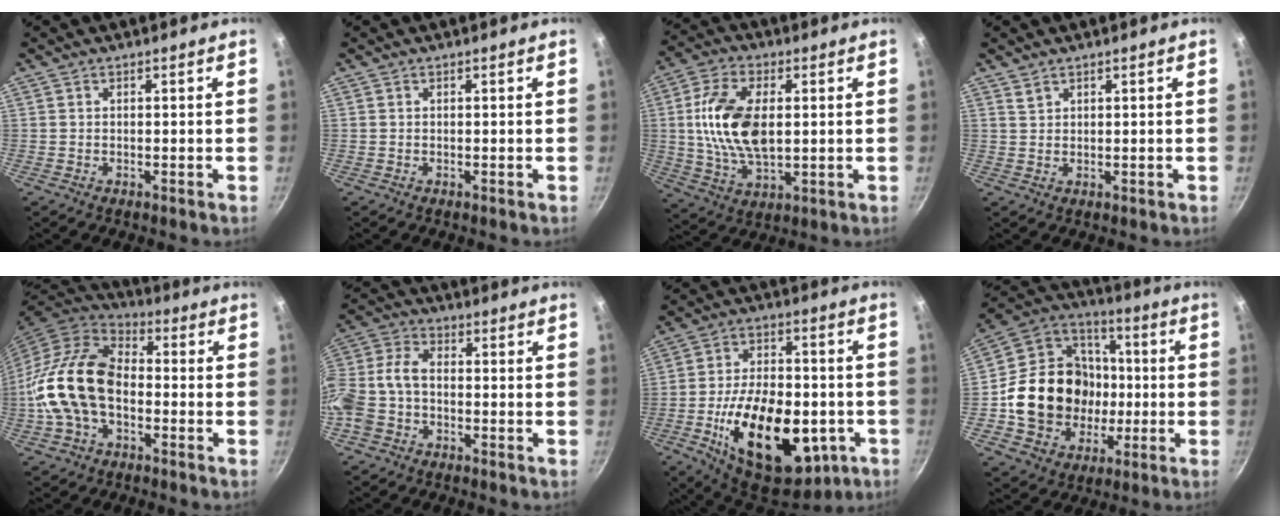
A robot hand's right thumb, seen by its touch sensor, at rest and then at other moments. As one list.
[{"total": 0.0}, {"total": 14.9, "force": [1.6, 8.3, 12.3], "torque": [-0.224, 0.002, 0.030]}, {"total": 1.9, "force": [1.7, 0.7, 0.6], "torque": [-0.007, -0.010, 0.037]}, {"total": 17.7, "force": [-2.6, 11.8, 12.9], "torque": [-0.228, 0.038, -0.061]}, {"total": 10.8, "force": [-2.7, 7.4, 7.4], "torque": [-0.154, 0.040, -0.070]}, {"total": 26.5, "force": [-7.3, 15.0, 20.6], "torque": [-0.309, 0.019, -0.096]}, {"total": 21.8, "force": [-2.3, 18.8, 10.8], "torque": [-0.160, 0.035, -0.030]}]